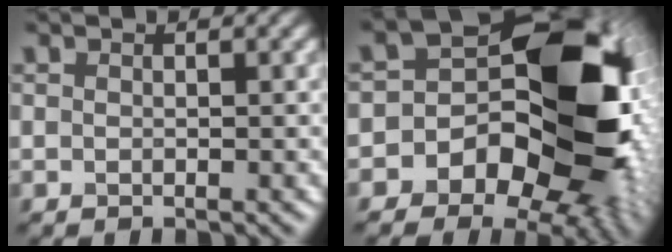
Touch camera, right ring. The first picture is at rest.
{"total": 16.5, "force": [-3.6, 12.0, 10.7], "torque": [-0.119, 0.011, -0.088]}